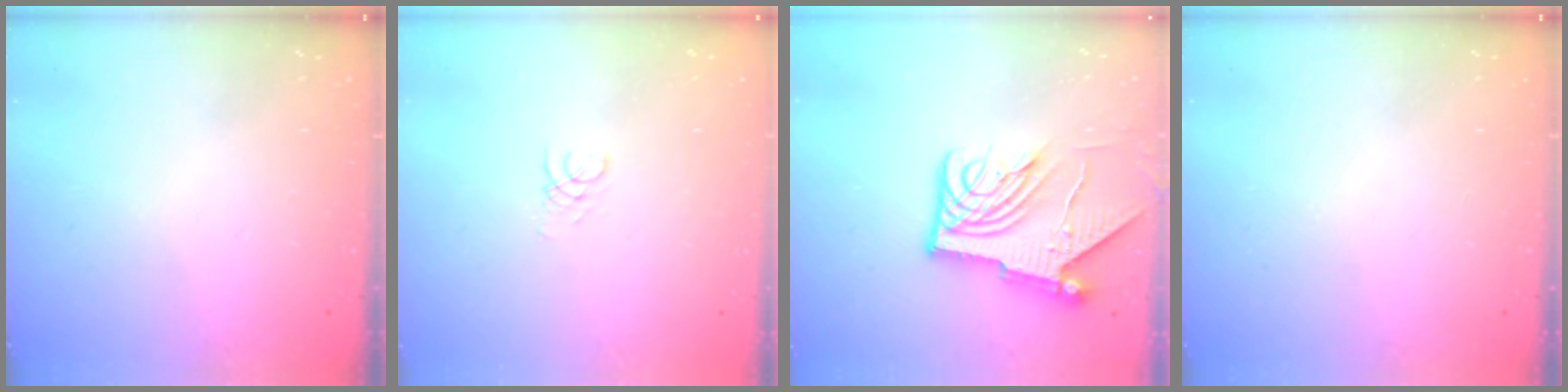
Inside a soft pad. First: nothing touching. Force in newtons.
{"total": 1.0, "press": 1.0, "slide": 0.1}
{"total": 13.5, "press": 13.4, "slide": 1.6}
{"total": 0.0}